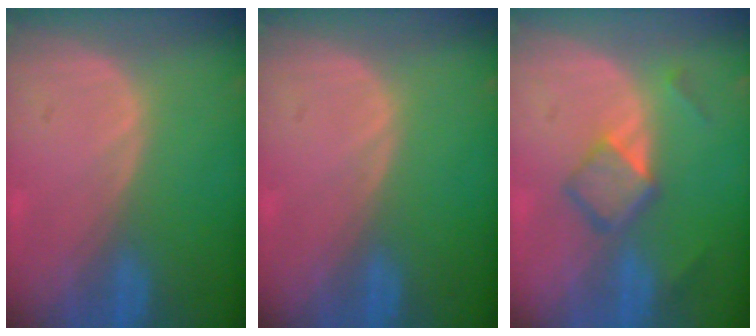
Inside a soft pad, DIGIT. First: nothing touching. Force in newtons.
{"total": 0.0}
{"total": 5.1, "press": 4.7, "slide": 1.9}